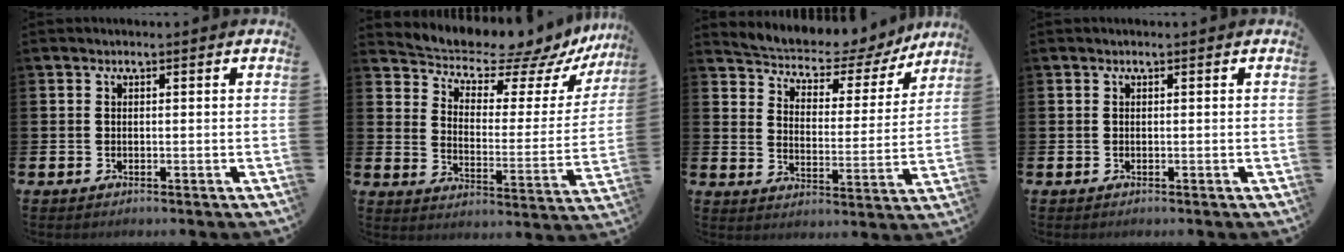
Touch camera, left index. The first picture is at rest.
{"total": 8.7, "force": [7.8, 2.4, 2.9], "torque": [-0.077, -0.060, 0.125]}
{"total": 5.7, "force": [5.4, 1.8, 1.0], "torque": [-0.048, -0.044, 0.087]}
{"total": 0.0}